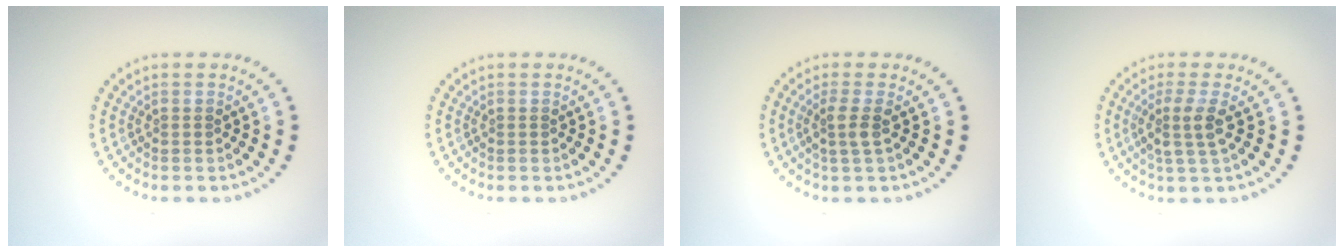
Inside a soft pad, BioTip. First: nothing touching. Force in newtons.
{"total": 0.0}
{"total": 1.8, "press": 1.4, "slide": 1.1}
{"total": 2.6, "press": 2.1, "slide": 1.6}